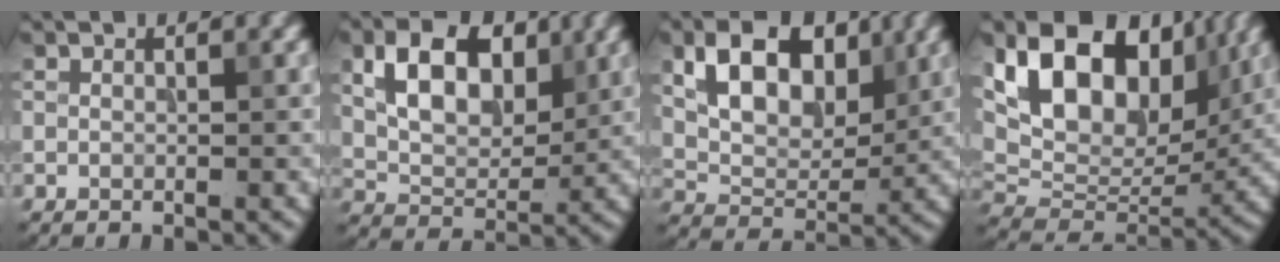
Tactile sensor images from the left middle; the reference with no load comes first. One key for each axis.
{"total": 7.3, "fx": 2.4, "fy": 4.6, "fz": 5.2, "tx": -0.088, "ty": -0.002, "tz": 0.041}
{"total": 7.9, "fx": 3.0, "fy": 5.0, "fz": 5.3, "tx": -0.092, "ty": -0.007, "tz": 0.049}
{"total": 12.8, "fx": 5.2, "fy": 7.9, "fz": 8.6, "tx": -0.147, "ty": 0.008, "tz": 0.091}